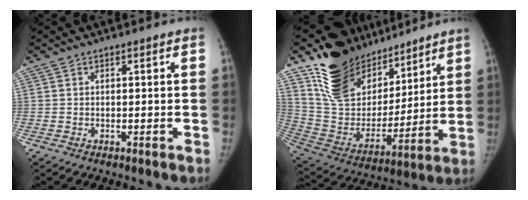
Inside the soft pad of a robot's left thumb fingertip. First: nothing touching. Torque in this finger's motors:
{"motor_torque": [0.65, 0.62, 1.45, -1.33, 0.09]}